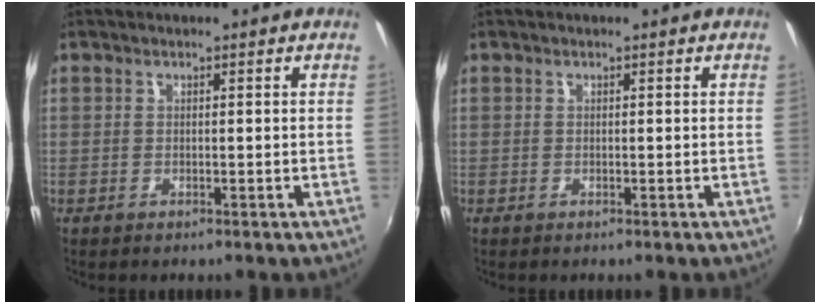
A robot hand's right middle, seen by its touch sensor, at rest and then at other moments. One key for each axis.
{"total": 0.0}